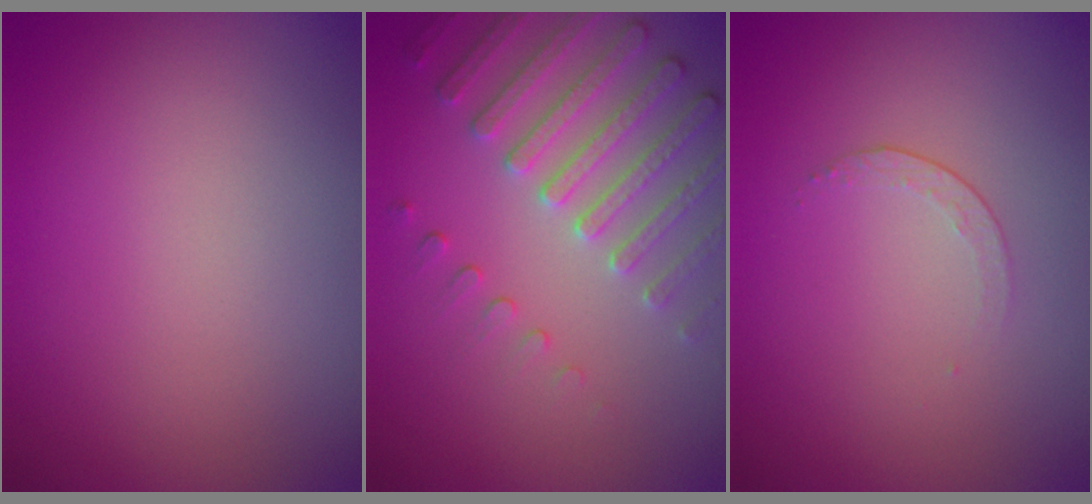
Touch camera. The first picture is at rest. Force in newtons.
{"total": 4.7, "press": 4.0, "slide": 2.4}
{"total": 1.2, "press": 0.5, "slide": 1.1}